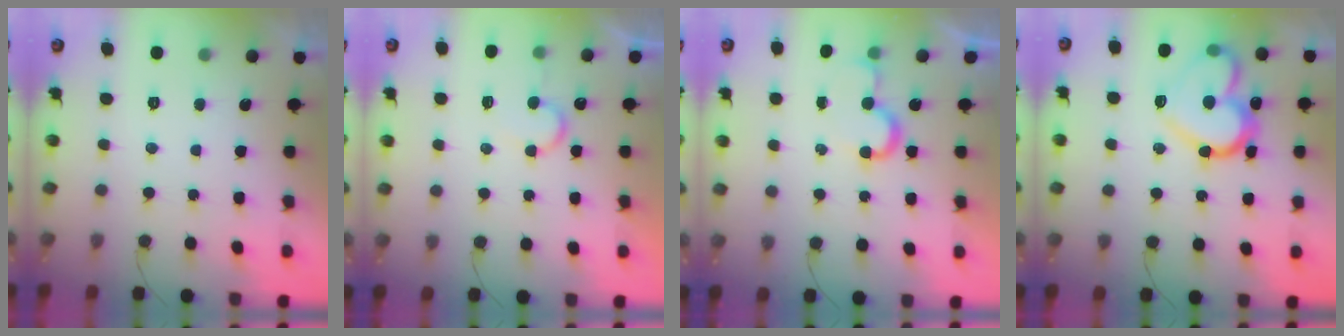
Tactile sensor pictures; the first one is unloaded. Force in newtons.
{"total": 7.3, "press": 7.3, "slide": 0.3}
{"total": 5.2, "press": 5.1, "slide": 0.5}
{"total": 18.6, "press": 18.6, "slide": 1.5}